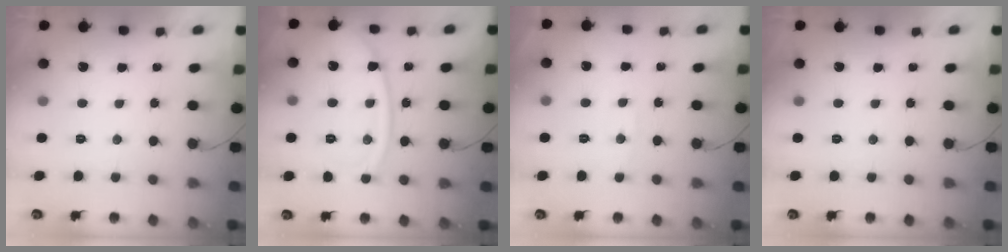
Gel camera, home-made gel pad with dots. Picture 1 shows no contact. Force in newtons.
{"total": 12.9, "press": 12.8, "slide": 1.6}
{"total": 4.2, "press": 4.2, "slide": 0.6}
{"total": 0.0}